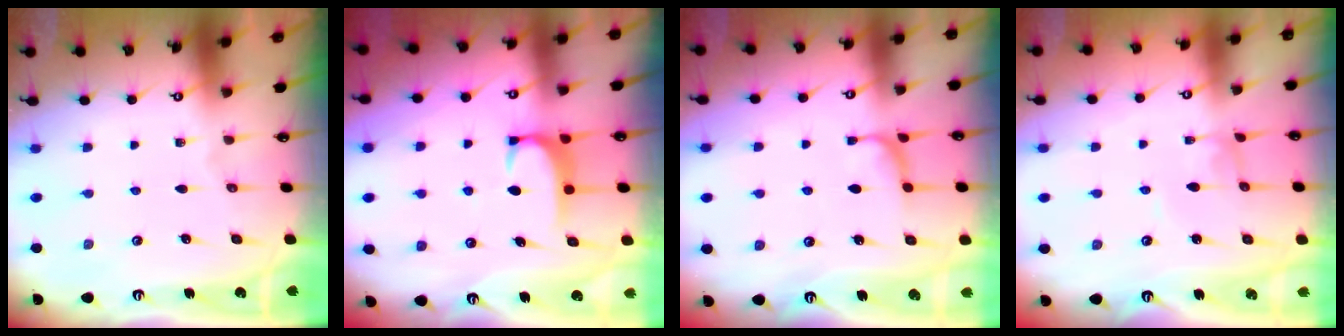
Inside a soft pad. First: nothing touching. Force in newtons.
{"total": 1.6, "press": 1.6, "slide": 0.5}
{"total": 0.9, "press": 0.4, "slide": 0.8}
{"total": 2.8, "press": 2.8, "slide": 0.1}